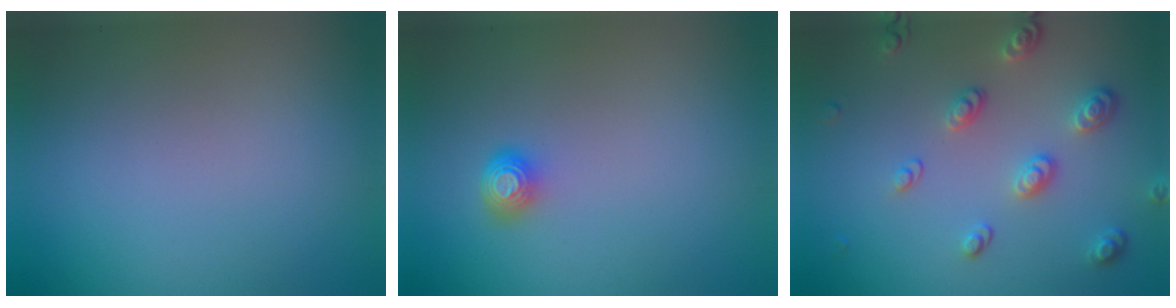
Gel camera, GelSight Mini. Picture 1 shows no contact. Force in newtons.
{"total": 1.7, "press": 1.3, "slide": 1.2}
{"total": 3.2, "press": 2.7, "slide": 1.8}